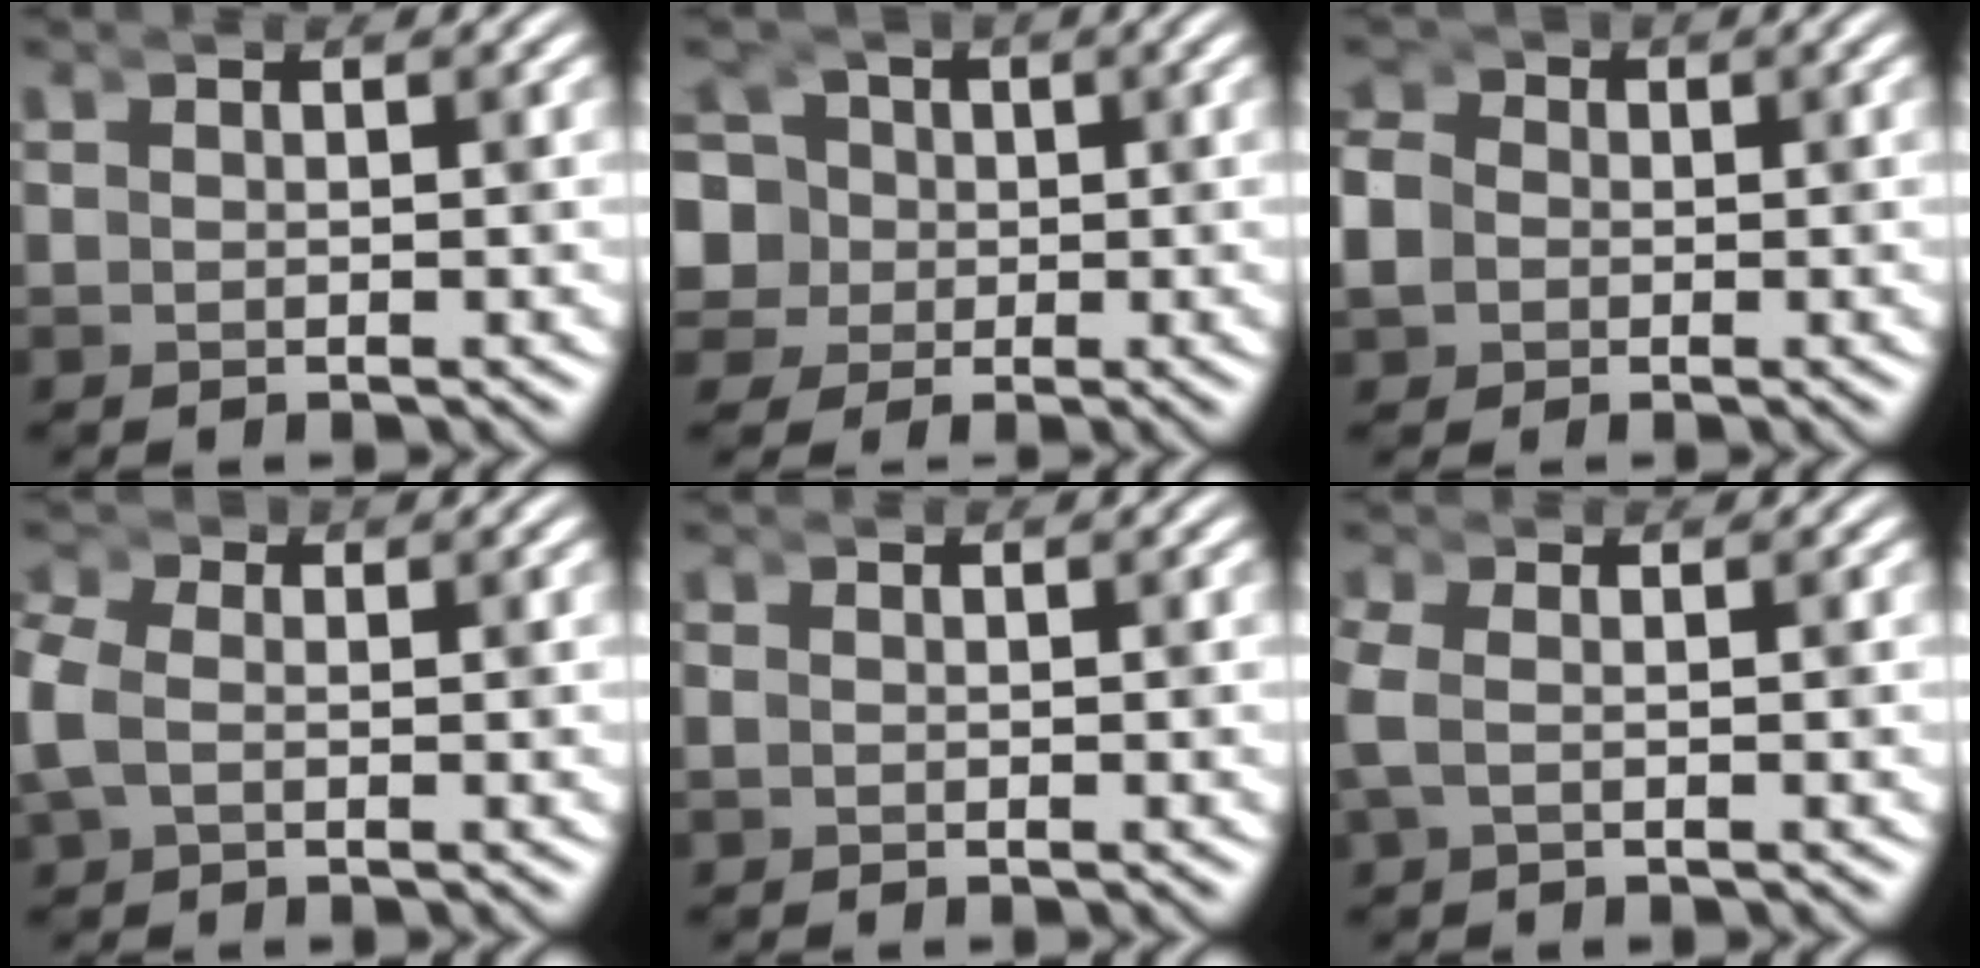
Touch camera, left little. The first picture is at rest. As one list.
[{"total": 7.1, "force": [-2.2, 6.5, 1.5], "torque": [-0.108, -0.056, -0.027]}, {"total": 2.0, "force": [-1.8, 0.8, -0.3], "torque": [-0.035, -0.029, -0.011]}, {"total": 1.7, "force": [-1.6, -0.3, -0.3], "torque": [-0.034, -0.033, -0.008]}, {"total": 0.6, "force": [-0.3, -0.4, -0.4], "torque": [0.003, -0.006, -0.002]}, {"total": 1.3, "force": [-1.2, -0.2, 0.5], "torque": [-0.025, -0.014, -0.013]}]